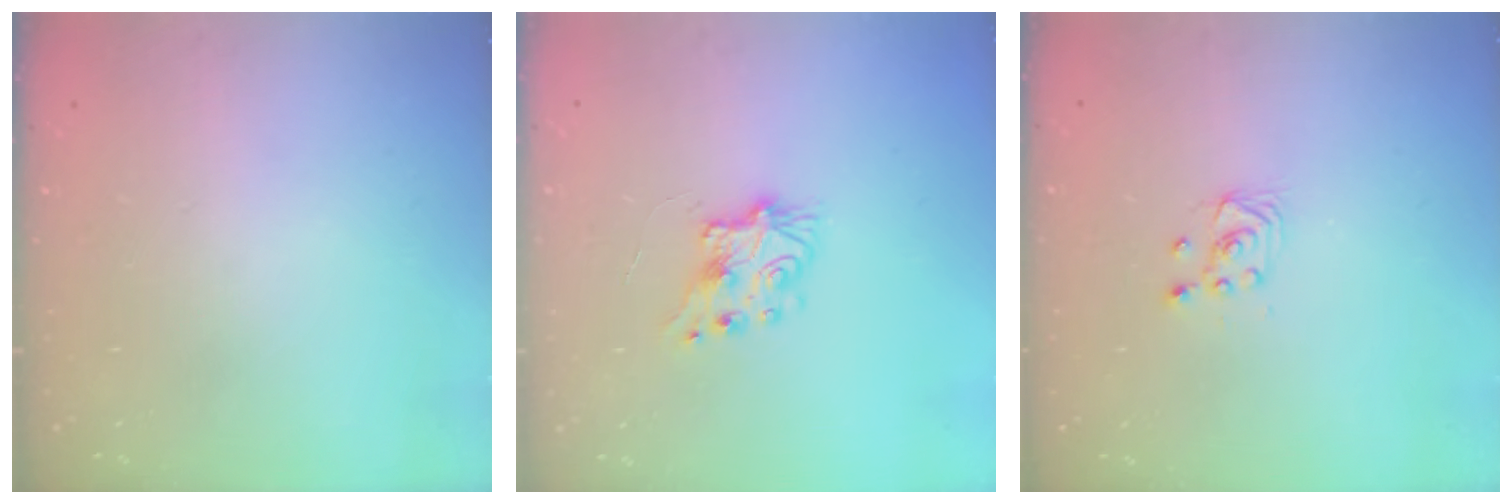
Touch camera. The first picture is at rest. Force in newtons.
{"total": 7.8, "press": 7.8, "slide": 0.3}
{"total": 2.5, "press": 2.2, "slide": 1.1}